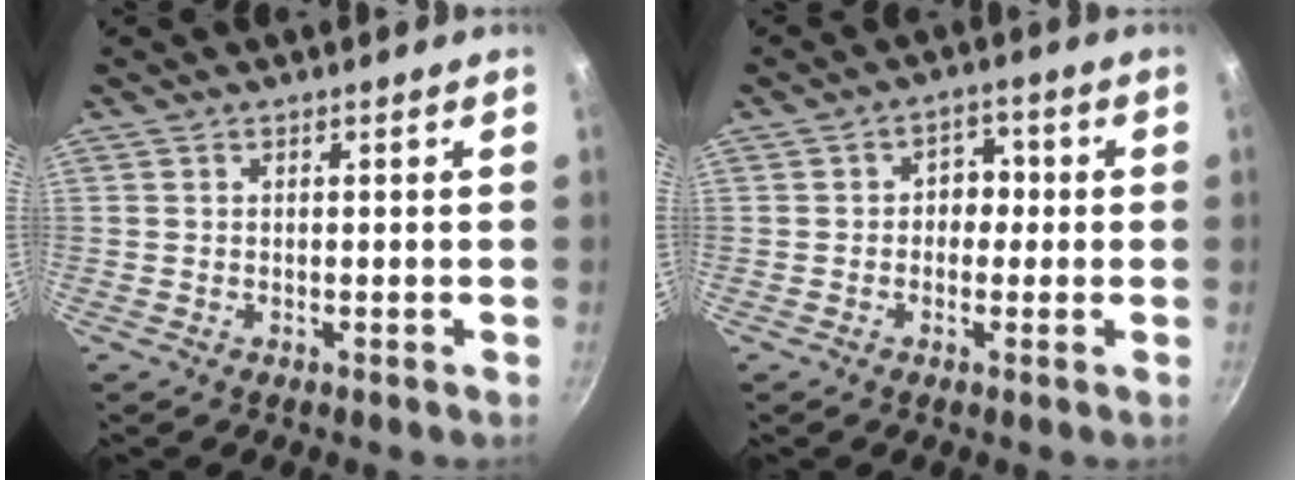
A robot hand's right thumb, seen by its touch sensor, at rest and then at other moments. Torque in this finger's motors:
{"motor_torque": [-0.52, 0.43, -0.07, 0.20, 0.00]}